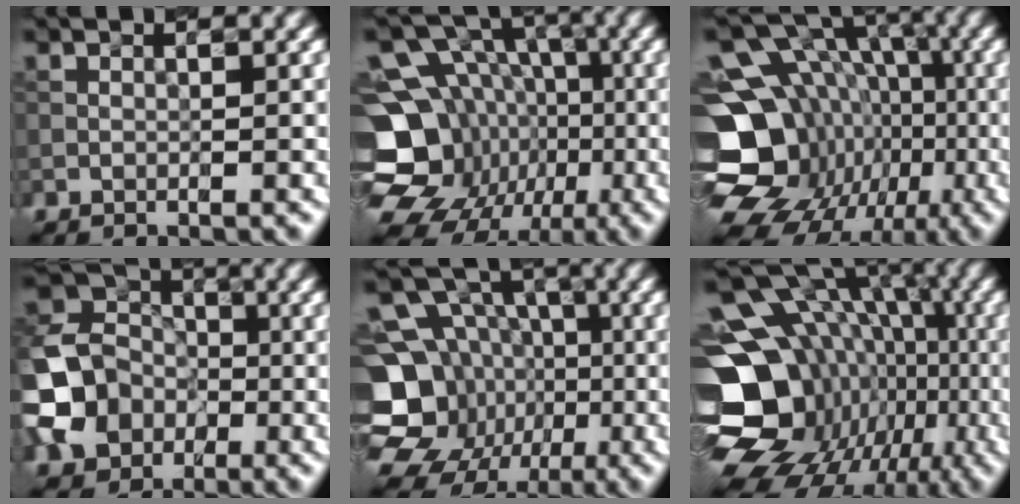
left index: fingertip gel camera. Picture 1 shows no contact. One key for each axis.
{"total": 18.9, "fx": -5.5, "fy": 16.7, "fz": 6.8, "tx": -0.156, "ty": -0.024, "tz": -0.104}
{"total": 19.8, "fx": -4.4, "fy": 17.0, "fz": 9.2, "tx": -0.160, "ty": 0.006, "tz": -0.079}
{"total": 8.3, "fx": -2.7, "fy": 6.9, "fz": 3.8, "tx": -0.093, "ty": 0.004, "tz": -0.068}
{"total": 16.9, "fx": -4.3, "fy": 15.2, "fz": 5.9, "tx": -0.153, "ty": -0.016, "tz": -0.091}
{"total": 20.8, "fx": -5.1, "fy": 16.8, "fz": 11.1, "tx": -0.179, "ty": -0.001, "tz": -0.089}